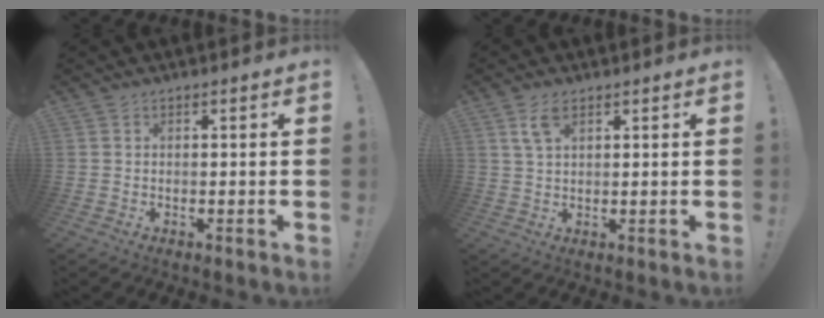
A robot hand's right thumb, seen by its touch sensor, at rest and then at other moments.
{"total": 4.8, "force": [2.6, 2.3, 3.4], "torque": [-0.058, -0.006, 0.046]}